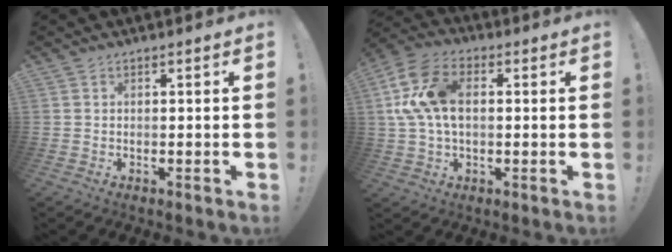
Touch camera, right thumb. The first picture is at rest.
{"total": 15.7, "force": [2.1, 10.2, 11.7], "torque": [-0.234, 0.005, 0.039]}